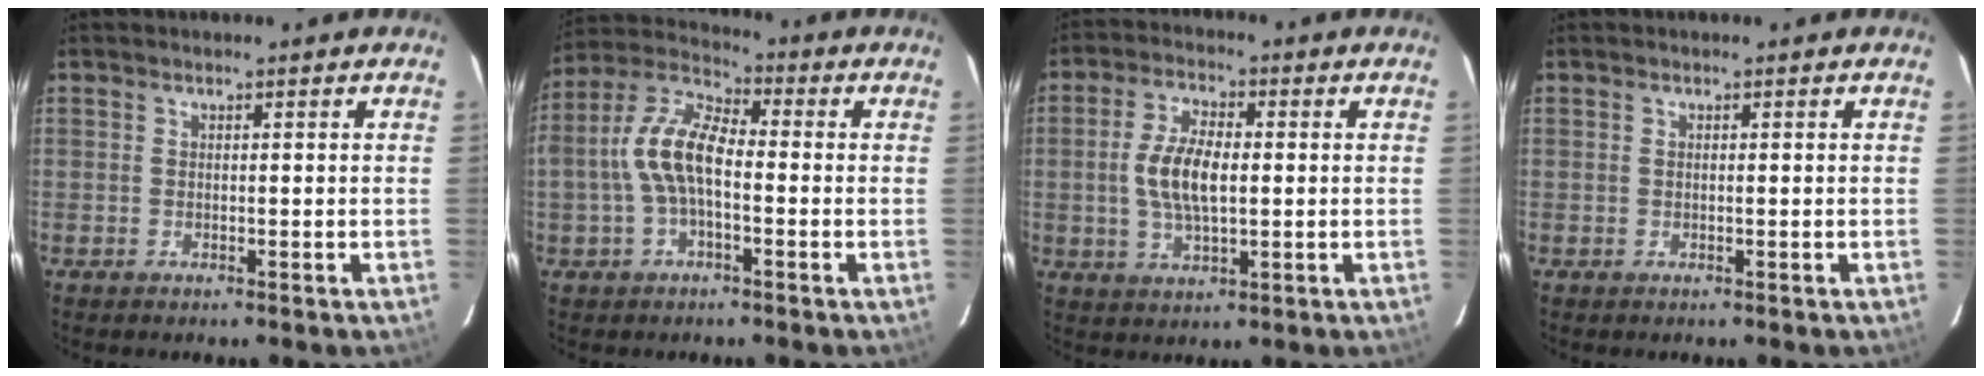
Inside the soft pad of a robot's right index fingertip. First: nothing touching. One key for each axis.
{"total": 10.6, "fx": -1.5, "fy": 5.1, "fz": 9.1, "tx": -0.196, "ty": 0.021, "tz": -0.032}
{"total": 8.8, "fx": 0.0, "fy": 3.9, "fz": 7.9, "tx": -0.156, "ty": 0.007, "tz": 0.002}
{"total": 0.0}